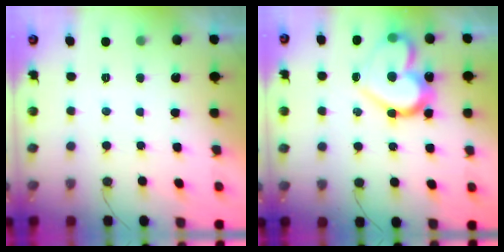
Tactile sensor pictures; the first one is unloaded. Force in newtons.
{"total": 17.6, "press": 17.5, "slide": 1.1}